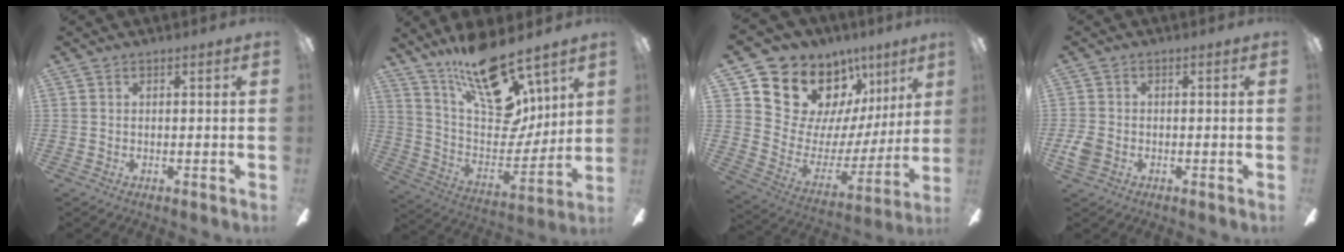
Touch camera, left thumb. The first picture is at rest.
{"total": 22.3, "force": [15.6, 8.9, 13.2], "torque": [-0.237, -0.104, 0.271]}
{"total": 17.4, "force": [12.5, 10.7, 5.7], "torque": [-0.095, -0.104, 0.245]}
{"total": 3.6, "force": [-1.2, 2.4, 2.3], "torque": [-0.058, 0.003, -0.026]}